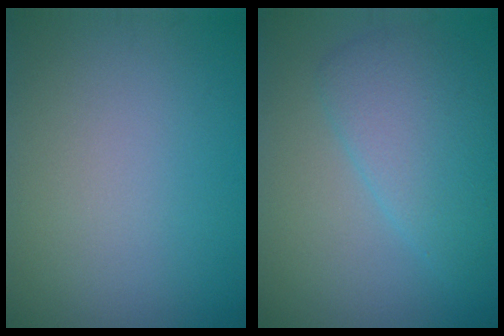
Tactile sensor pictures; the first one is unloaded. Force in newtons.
{"total": 4.8, "press": 4.8, "slide": 0.2}